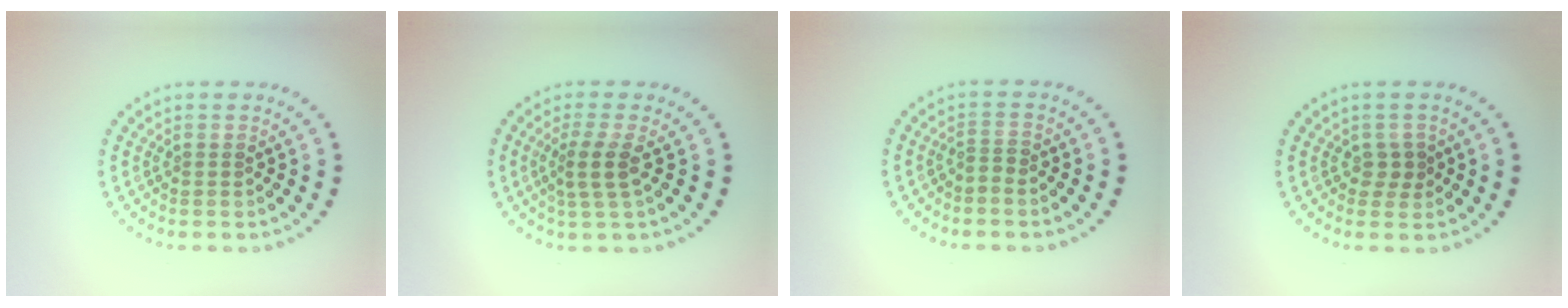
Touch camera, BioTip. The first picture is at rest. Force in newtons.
{"total": 2.5, "press": 2.1, "slide": 1.4}
{"total": 1.0, "press": 0.4, "slide": 0.9}
{"total": 1.5, "press": 1.4, "slide": 0.5}